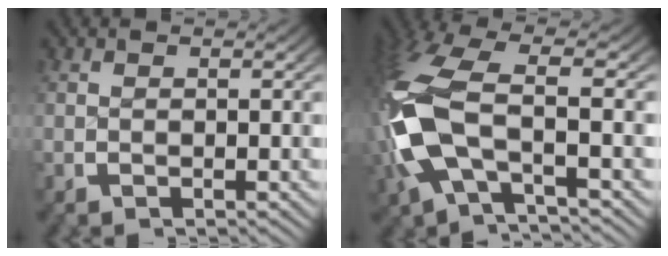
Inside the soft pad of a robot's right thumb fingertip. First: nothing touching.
{"total": 10.3, "force": [-1.3, 5.9, 8.3], "torque": [-0.240, -0.029, -0.003]}